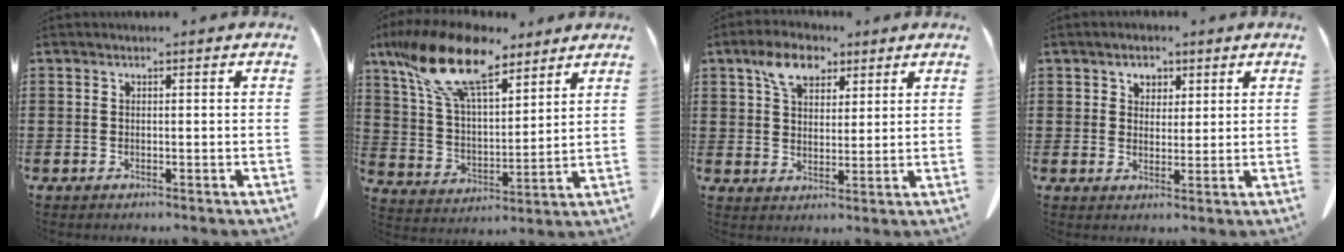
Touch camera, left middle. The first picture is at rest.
{"total": 15.7, "force": [10.8, 5.8, 9.8], "torque": [-0.233, -0.033, 0.191]}
{"total": 7.1, "force": [4.4, 4.1, 3.7], "torque": [-0.075, 0.007, 0.079]}
{"total": 2.7, "force": [1.6, 2.1, 0.4], "torque": [-0.011, 0.009, 0.026]}